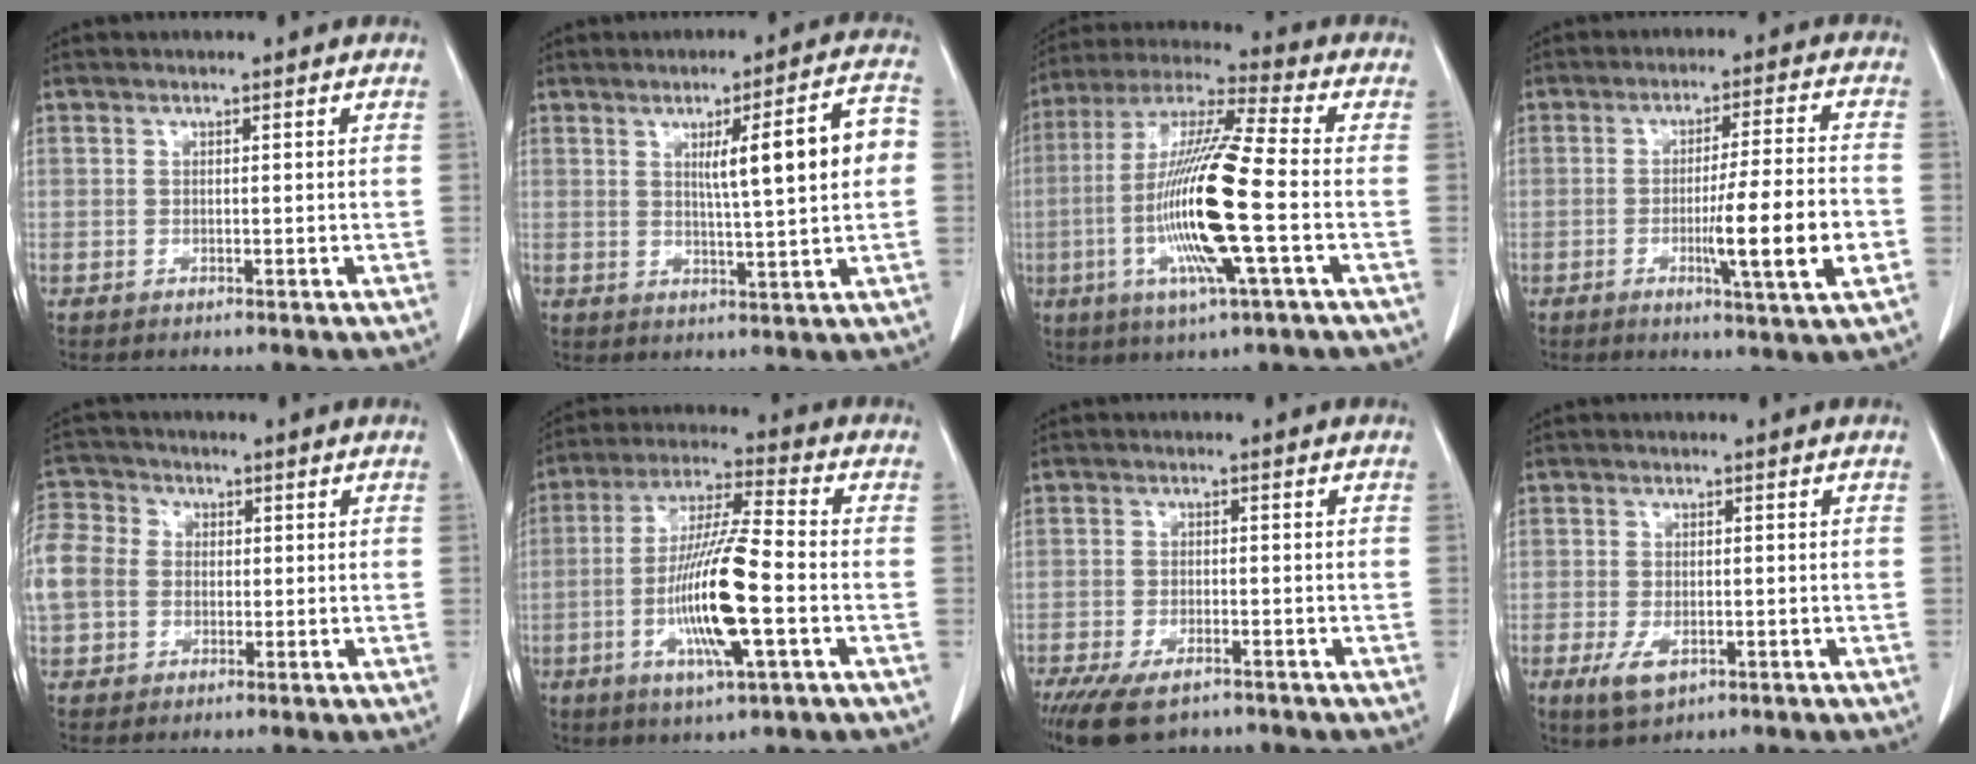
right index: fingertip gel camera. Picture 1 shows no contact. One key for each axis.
{"total": 10.4, "fx": 1.4, "fy": 0.3, "fz": 10.3, "tx": -0.145, "ty": 0.014, "tz": 0.022}
{"total": 17.3, "fx": -3.5, "fy": 0.5, "fz": 17.0, "tx": -0.346, "ty": -0.010, "tz": -0.075}
{"total": 11.1, "fx": -3.0, "fy": -0.4, "fz": 10.7, "tx": -0.166, "ty": -0.013, "tz": -0.050}
{"total": 19.1, "fx": 1.1, "fy": 17.0, "fz": 8.6, "tx": -0.288, "ty": 0.069, "tz": 0.026}
{"total": 14.4, "fx": -3.6, "fy": 1.1, "fz": 13.9, "tx": -0.272, "ty": -0.009, "tz": -0.068}
{"total": 9.1, "fx": -6.7, "fy": 3.6, "fz": 5.1, "tx": -0.087, "ty": -0.012, "tz": -0.108}
{"total": 4.2, "fx": -1.8, "fy": 2.3, "fz": 2.9, "tx": -0.055, "ty": -0.004, "tz": -0.026}